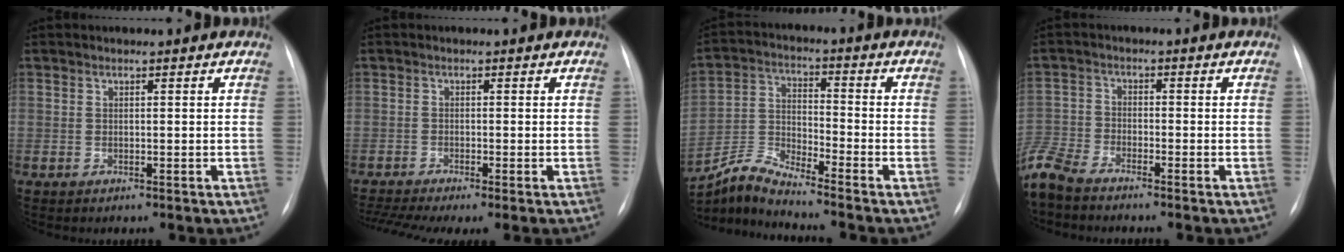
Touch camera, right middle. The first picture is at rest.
{"total": 6.8, "force": [-5.1, 0.3, 4.6], "torque": [-0.088, -0.011, -0.086]}
{"total": 7.4, "force": [-7.2, -1.3, 1.2], "torque": [-0.048, -0.003, -0.142]}
{"total": 8.1, "force": [-7.1, 2.1, 3.2], "torque": [-0.082, -0.015, -0.144]}